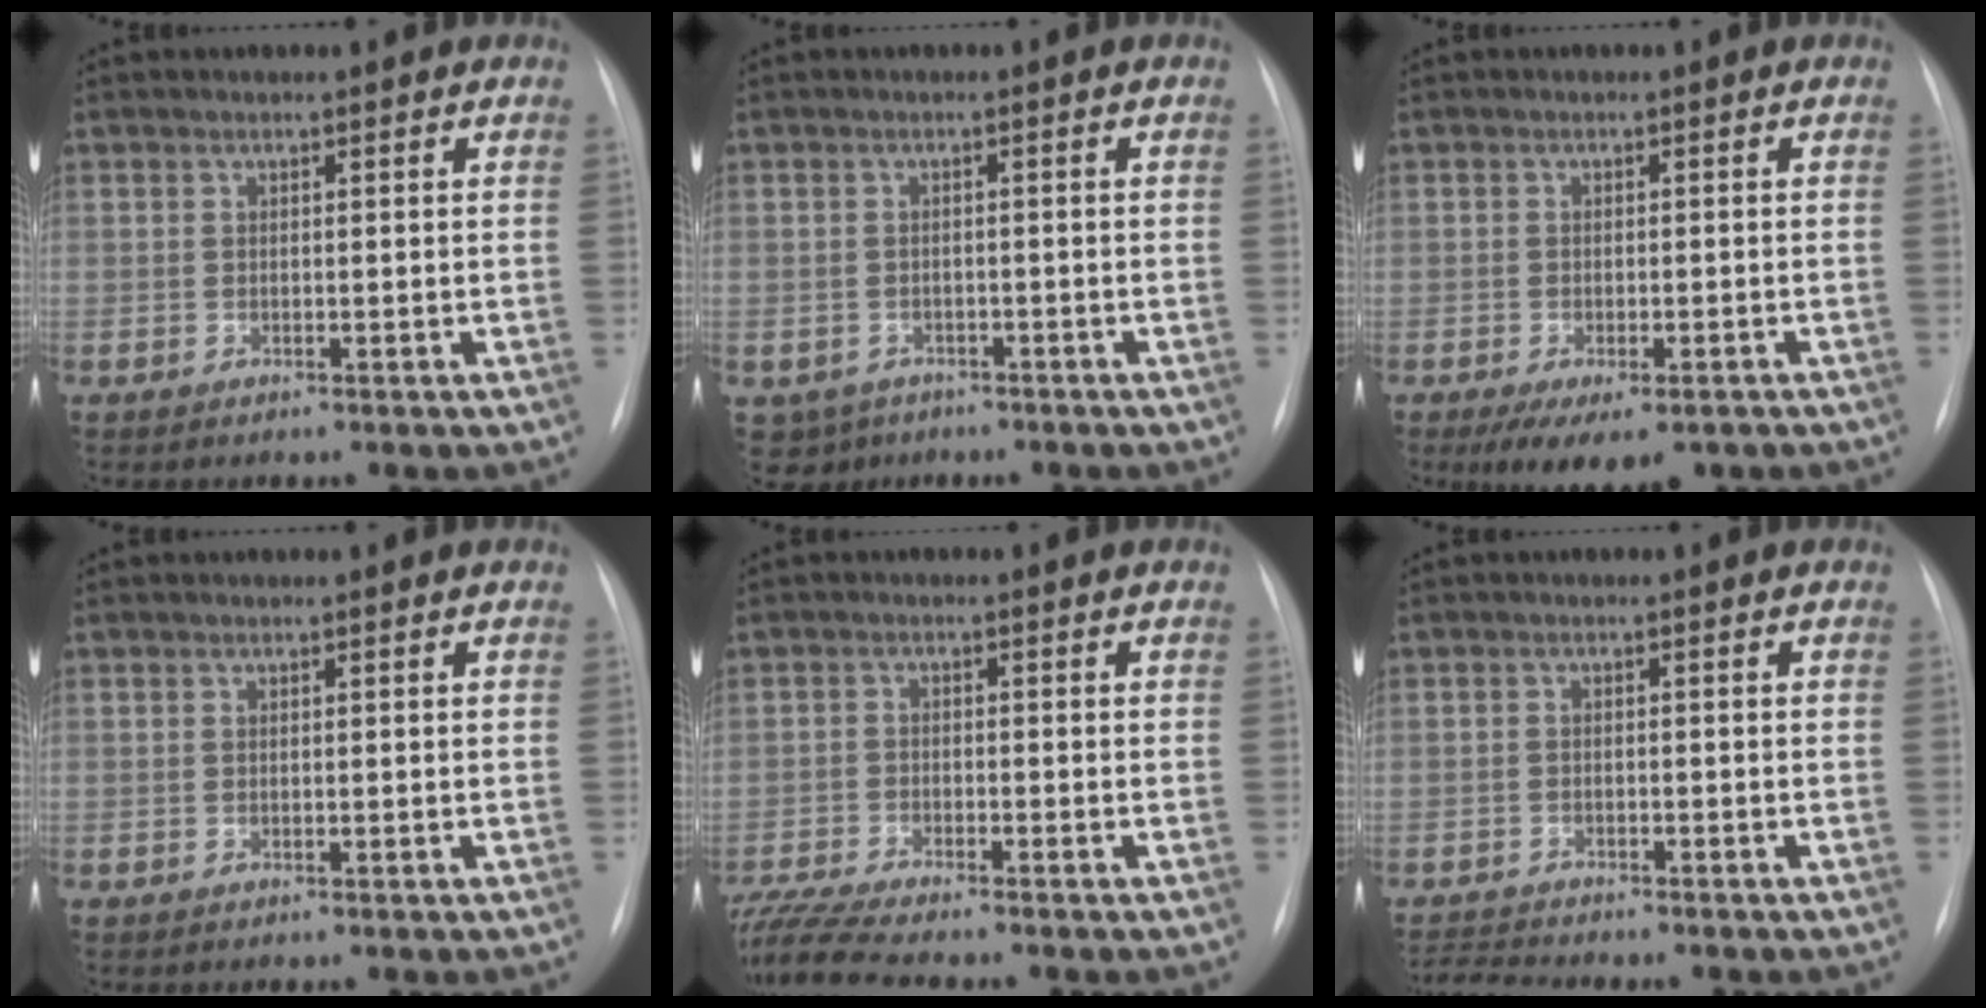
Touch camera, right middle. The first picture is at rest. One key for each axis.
{"total": 4.3, "fx": -2.8, "fy": 3.3, "fz": 0.4, "tx": -0.003, "ty": 0.003, "tz": -0.039}
{"total": 7.8, "fx": -5.3, "fy": 3.1, "fz": 4.9, "tx": -0.062, "ty": -0.009, "tz": -0.076}
{"total": 0.0}
{"total": 8.8, "fx": -8.0, "fy": -0.5, "fz": 3.6, "tx": -0.073, "ty": -0.016, "tz": -0.142}
{"total": 4.3, "fx": -4.2, "fy": -0.2, "fz": 0.8, "tx": -0.011, "ty": -0.012, "tz": -0.068}